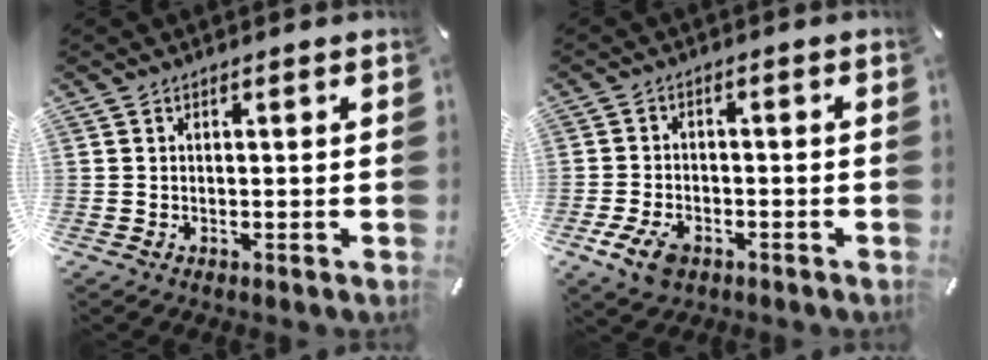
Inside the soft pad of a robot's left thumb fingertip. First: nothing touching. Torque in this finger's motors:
{"motor_torque": [-0.01, 1.09, 0.04, -0.01, 0.12]}